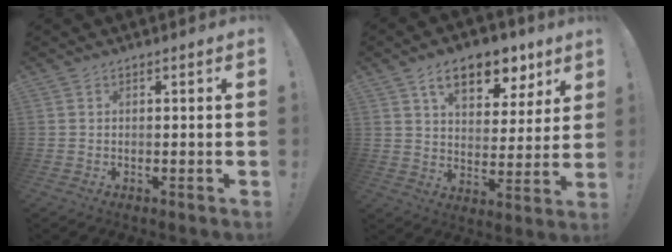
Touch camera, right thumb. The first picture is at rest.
{"total": 14.1, "force": [8.2, 7.7, 8.5], "torque": [-0.127, -0.040, 0.143]}